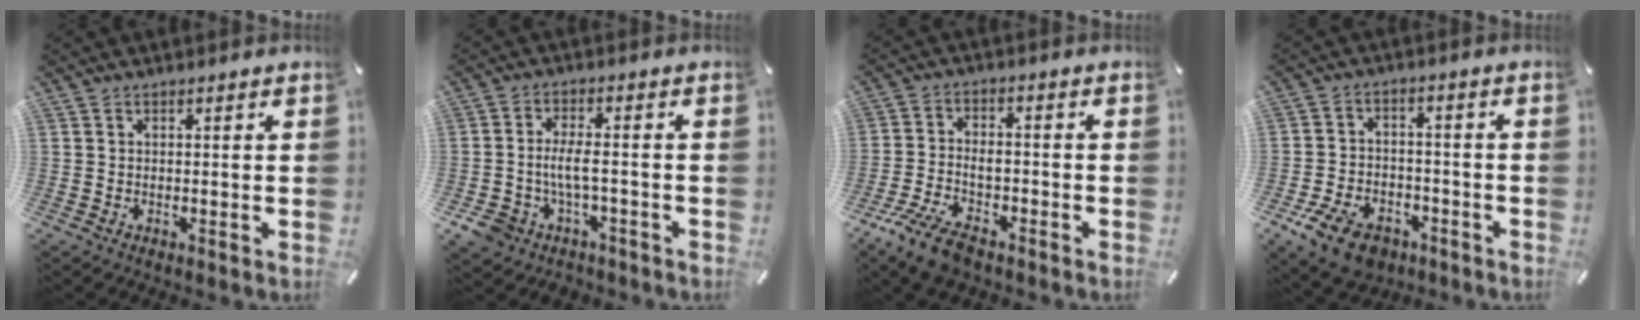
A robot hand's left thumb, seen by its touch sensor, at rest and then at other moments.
{"total": 6.9, "force": [-2.1, 4.0, 5.1], "torque": [-0.113, 0.006, -0.041]}
{"total": 8.3, "force": [-4.9, 4.4, 5.1], "torque": [-0.110, 0.014, -0.092]}
{"total": 9.7, "force": [-5.9, 6.1, 4.7], "torque": [-0.093, 0.037, -0.104]}